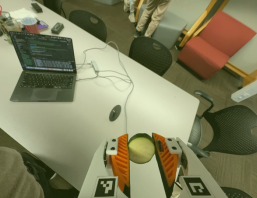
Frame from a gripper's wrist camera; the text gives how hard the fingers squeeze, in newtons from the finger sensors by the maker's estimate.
{"total": 13.1, "left": 14.1, "right": 12.1}